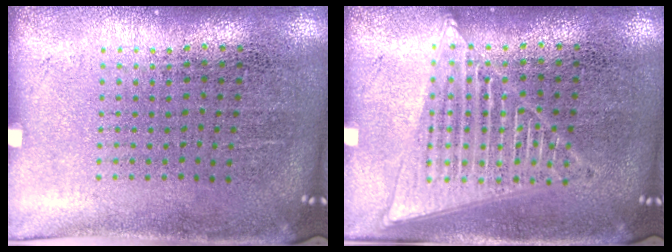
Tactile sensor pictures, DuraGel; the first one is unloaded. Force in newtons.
{"total": 1.6, "press": 1.6, "slide": 0.2}